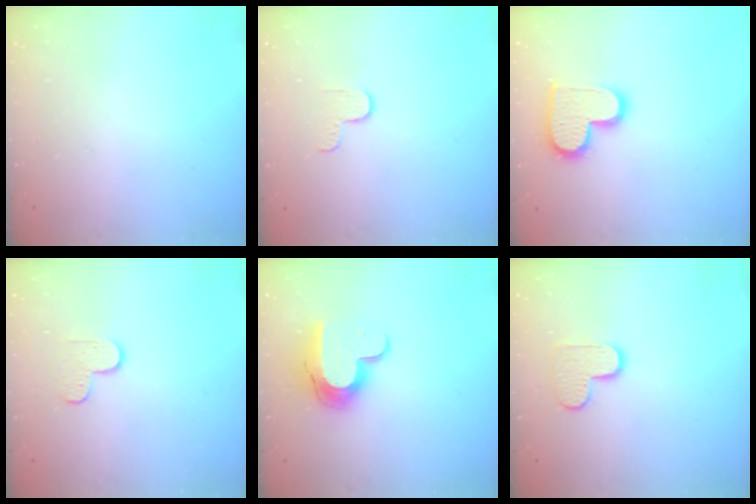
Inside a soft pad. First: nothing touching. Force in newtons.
{"total": 2.7, "press": 2.6, "slide": 0.4}
{"total": 14.0, "press": 13.9, "slide": 0.8}
{"total": 4.7, "press": 4.7, "slide": 0.5}
{"total": 11.9, "press": 11.9, "slide": 0.6}
{"total": 8.3, "press": 8.2, "slide": 0.4}